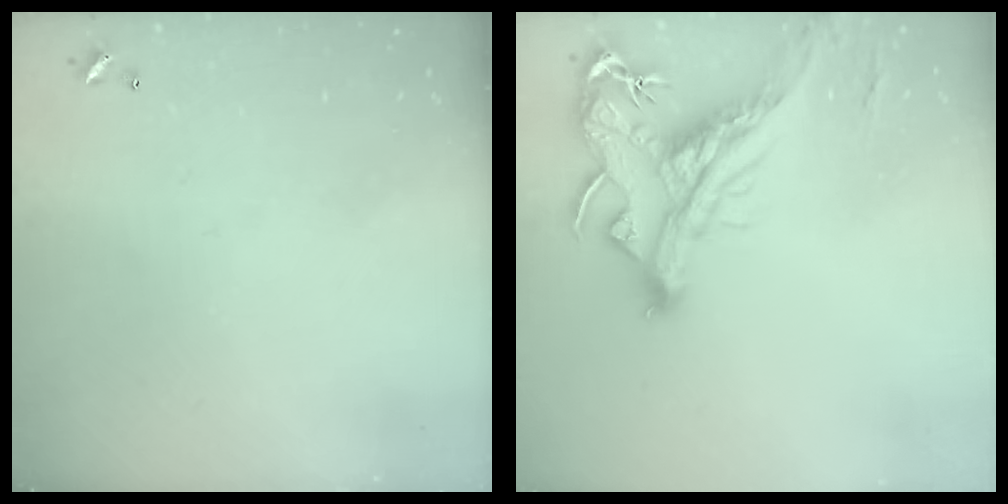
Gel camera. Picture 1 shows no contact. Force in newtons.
{"total": 3.5, "press": 3.3, "slide": 1.3}